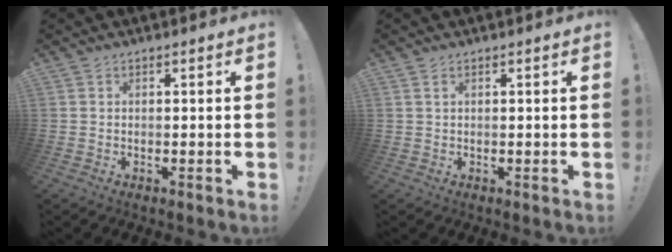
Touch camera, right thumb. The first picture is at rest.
{"total": 1.0, "force": [0.6, 0.4, 0.7], "torque": [-0.015, 0.002, 0.010]}